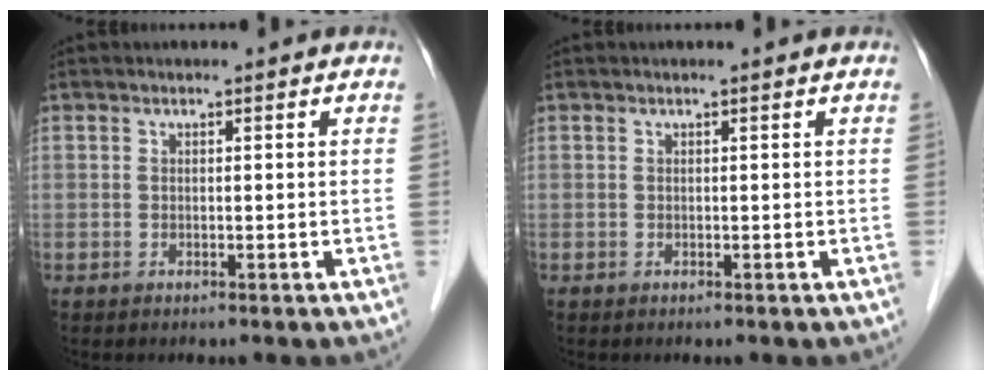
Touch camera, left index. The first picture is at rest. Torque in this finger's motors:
{"motor_torque": [-0.04, 0.00, 0.02, 0.00]}